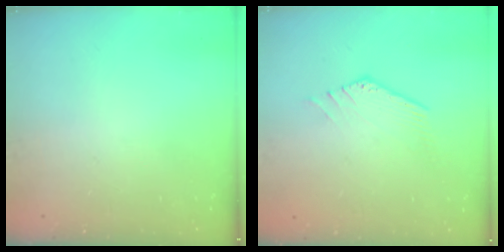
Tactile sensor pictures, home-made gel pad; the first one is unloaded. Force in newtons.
{"total": 0.0}